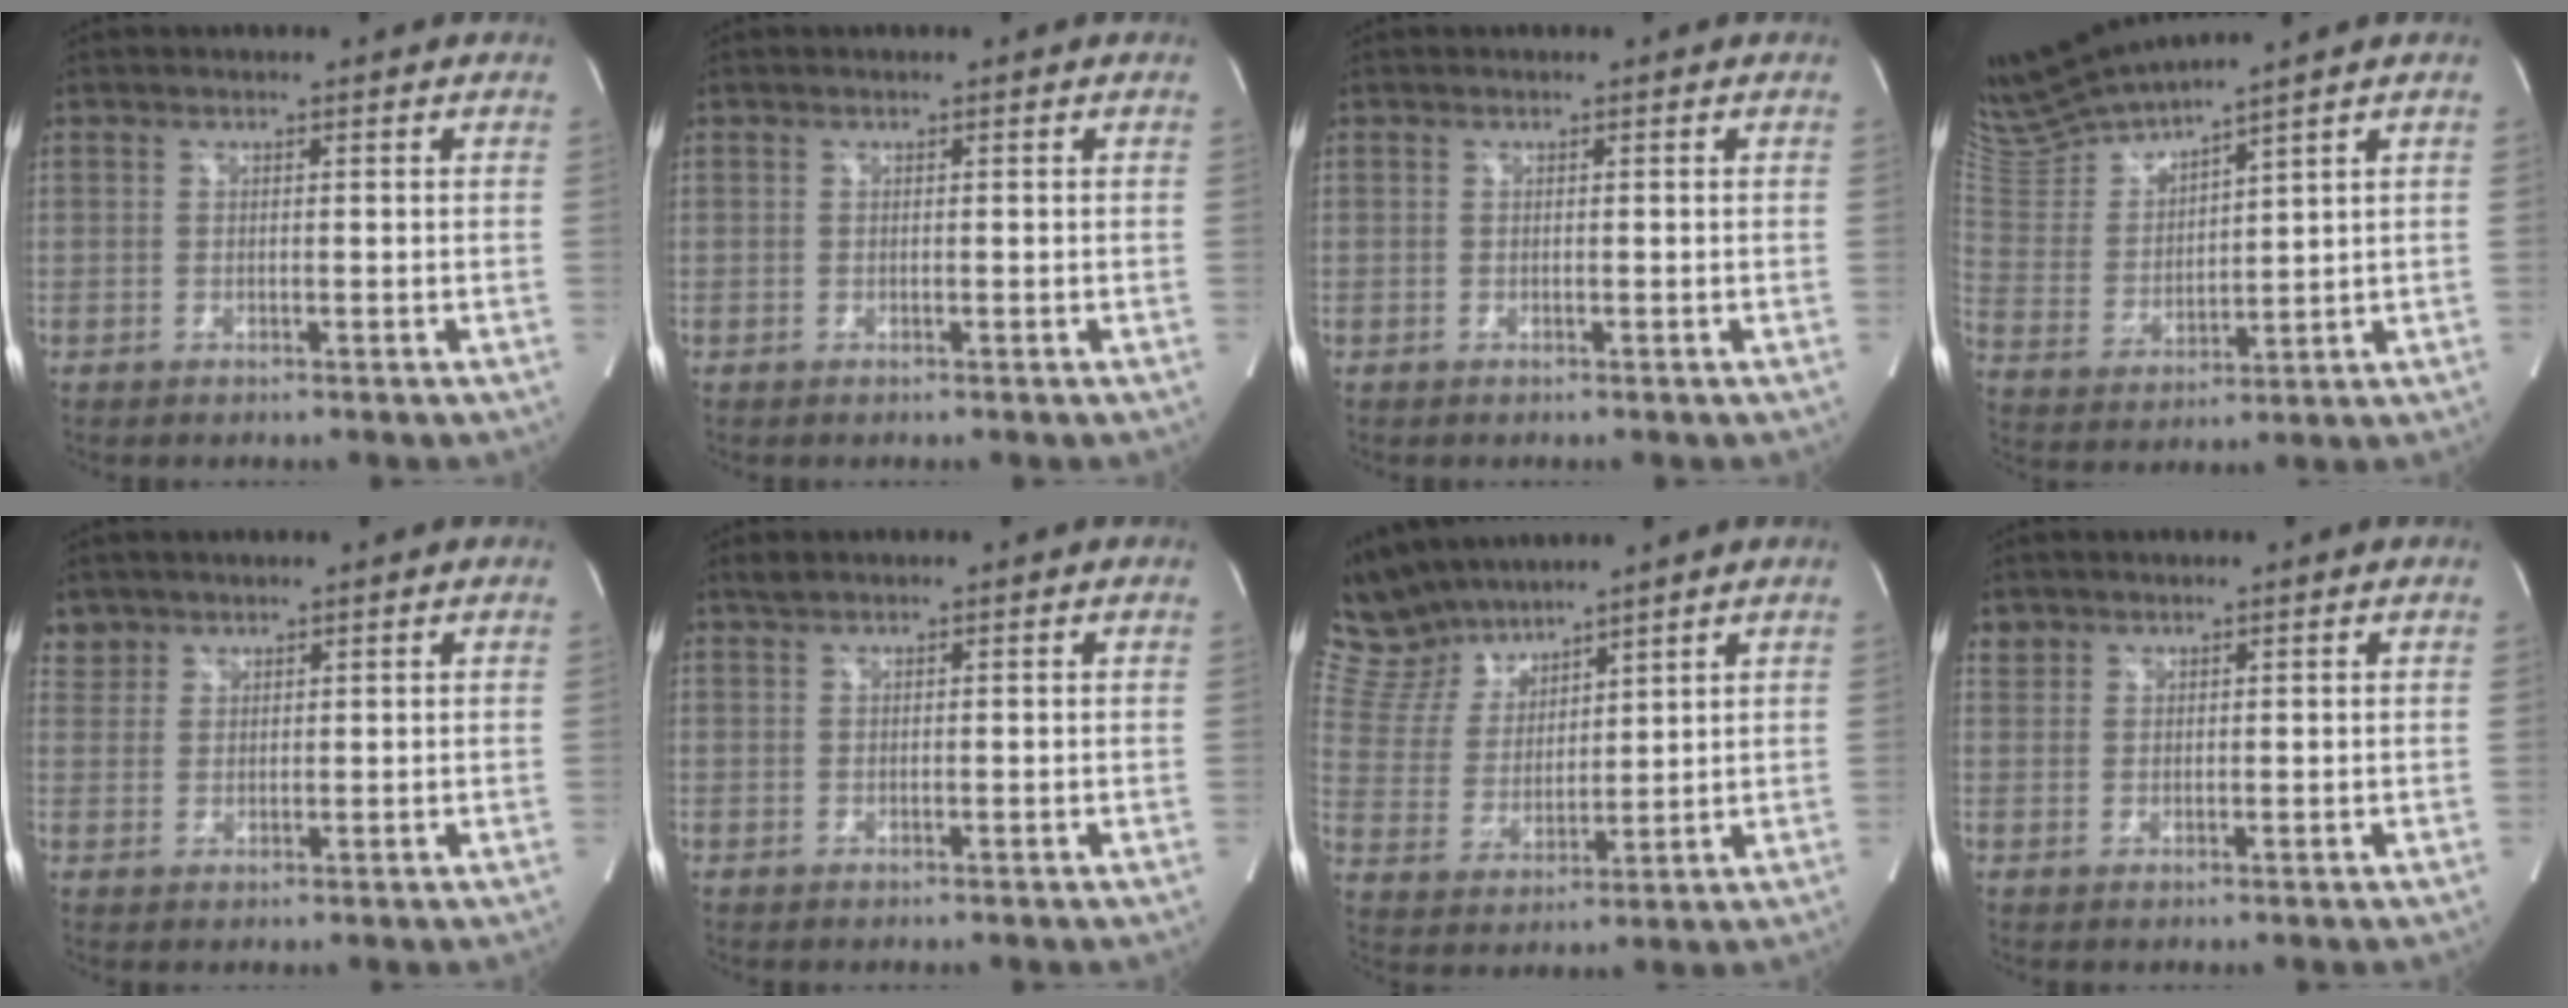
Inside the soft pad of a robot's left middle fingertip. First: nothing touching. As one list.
[{"total": 0.0}, {"total": 0.0}, {"total": 10.4, "force": [10.0, -1.3, 2.8], "torque": [-0.080, 0.000, 0.216]}, {"total": 2.7, "force": [2.1, 1.6, -0.4], "torque": [0.014, 0.008, 0.040]}, {"total": 0.7, "force": [0.7, 0.1, 0.3], "torque": [-0.014, 0.011, 0.018]}, {"total": 9.6, "force": [8.9, 3.1, 1.7], "torque": [-0.056, 0.020, 0.189]}, {"total": 1.5, "force": [1.2, 0.9, -0.2], "torque": [0.008, 0.008, 0.020]}]